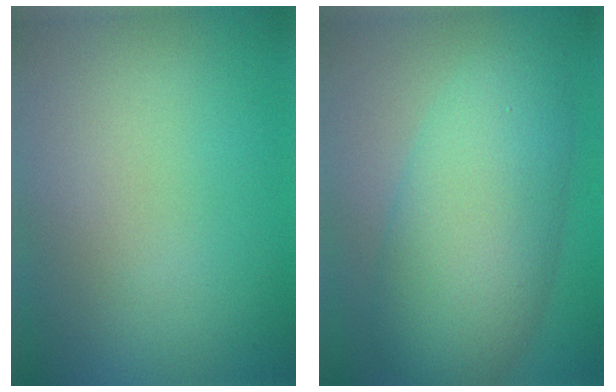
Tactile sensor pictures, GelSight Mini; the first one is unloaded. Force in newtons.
{"total": 7.2, "press": 7.2, "slide": 0.3}